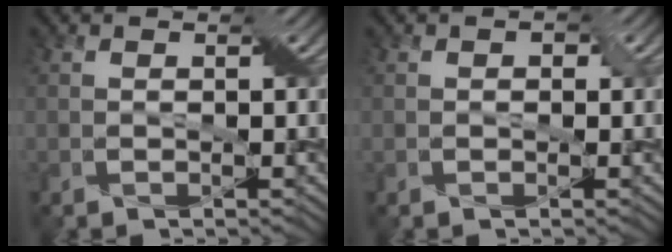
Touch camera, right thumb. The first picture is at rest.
{"total": 0.8, "force": [0.0, 0.7, 0.4], "torque": [-0.008, -0.001, -0.002]}